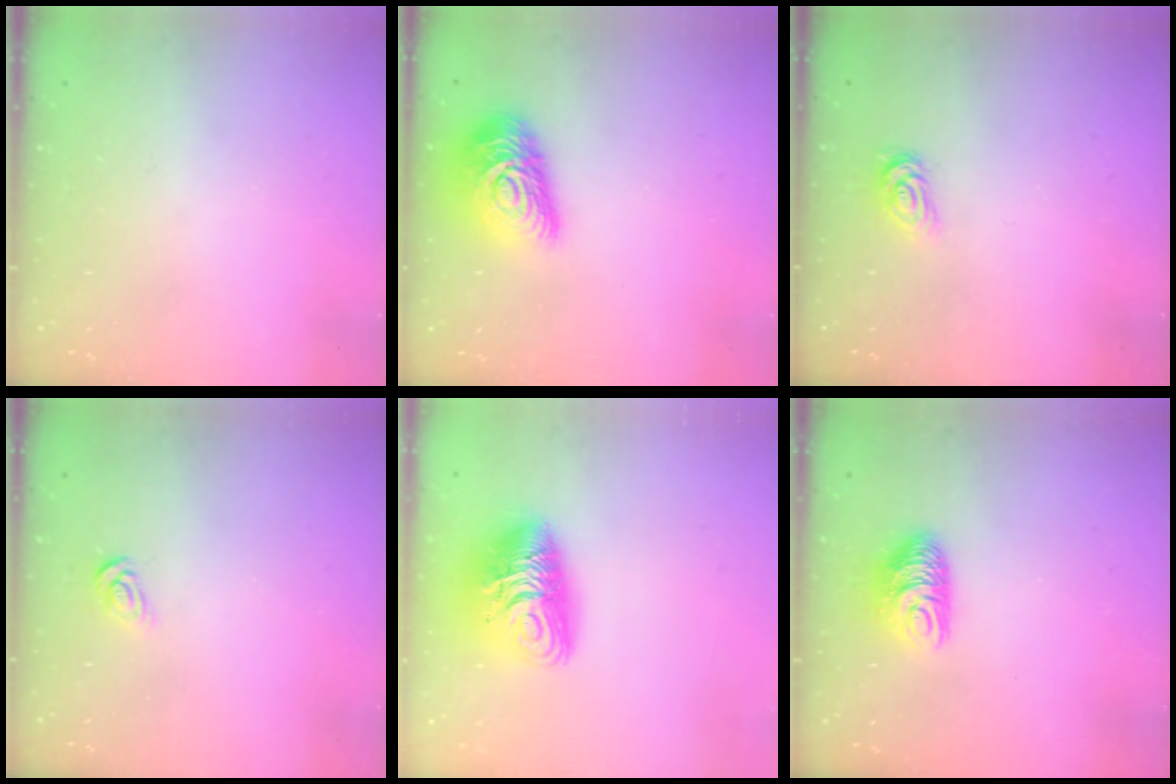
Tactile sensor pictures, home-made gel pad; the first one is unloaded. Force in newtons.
{"total": 15.9, "press": 15.9, "slide": 1.1}
{"total": 2.6, "press": 2.6, "slide": 0.4}
{"total": 3.8, "press": 3.7, "slide": 0.4}
{"total": 12.9, "press": 12.8, "slide": 1.3}
{"total": 8.5, "press": 8.5, "slide": 0.7}